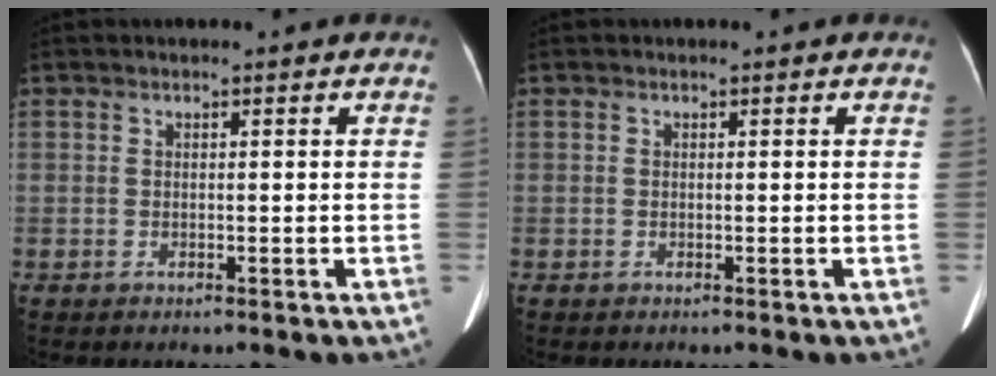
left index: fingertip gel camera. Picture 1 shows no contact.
{"total": 0.0}